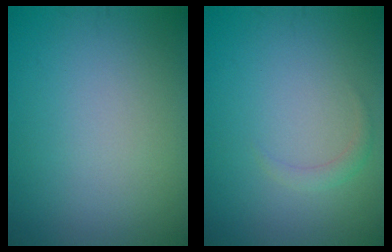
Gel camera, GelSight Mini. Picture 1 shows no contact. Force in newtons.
{"total": 1.0, "press": 1.0, "slide": 0.1}